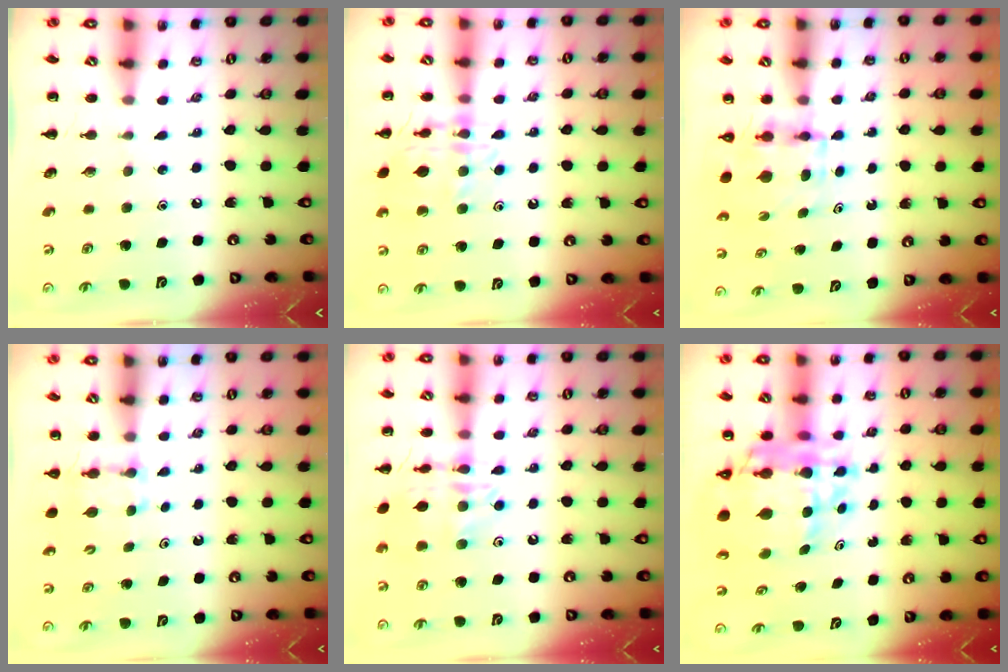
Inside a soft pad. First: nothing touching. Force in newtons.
{"total": 13.1, "press": 13.0, "slide": 1.1}
{"total": 4.0, "press": 4.0, "slide": 0.3}
{"total": 4.0, "press": 3.7, "slide": 1.3}
{"total": 15.2, "press": 15.2, "slide": 0.8}
{"total": 12.0, "press": 11.4, "slide": 3.8}